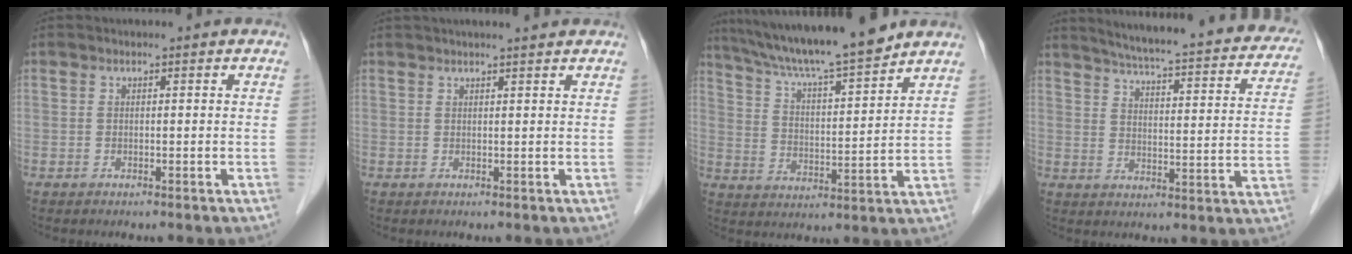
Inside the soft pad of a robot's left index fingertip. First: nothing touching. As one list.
[{"total": 5.4, "force": [4.8, 0.1, 2.5], "torque": [-0.034, 0.025, 0.062]}, {"total": 15.7, "force": [13.8, 0.0, 7.5], "torque": [-0.128, 0.008, 0.223]}, {"total": 26.4, "force": [23.0, 3.8, 12.4], "torque": [-0.180, -0.033, 0.277]}]